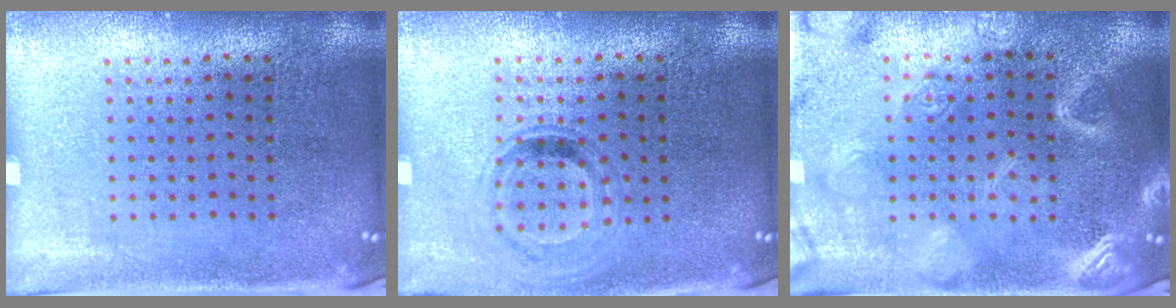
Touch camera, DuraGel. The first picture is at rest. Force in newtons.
{"total": 0.9, "press": 0.8, "slide": 0.4}
{"total": 3.1, "press": 3.1, "slide": 0.6}